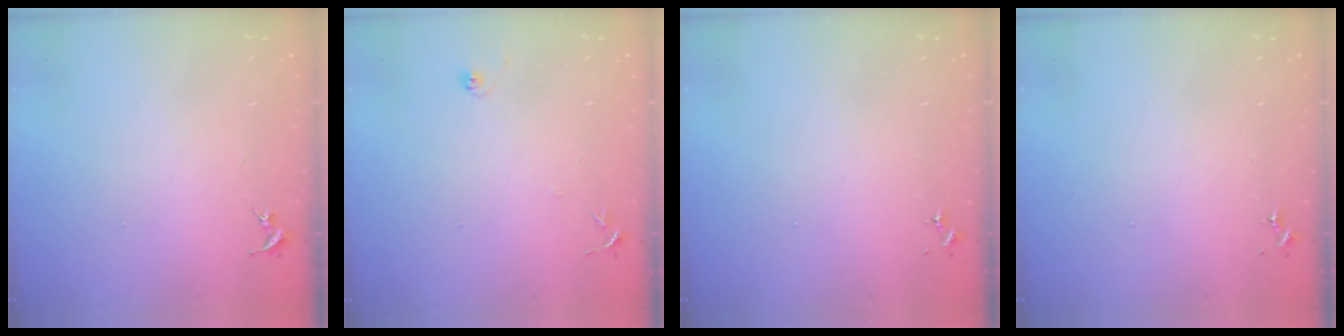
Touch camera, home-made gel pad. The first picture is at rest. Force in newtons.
{"total": 6.0, "press": 5.9, "slide": 0.6}
{"total": 0.0}
{"total": 0.0}